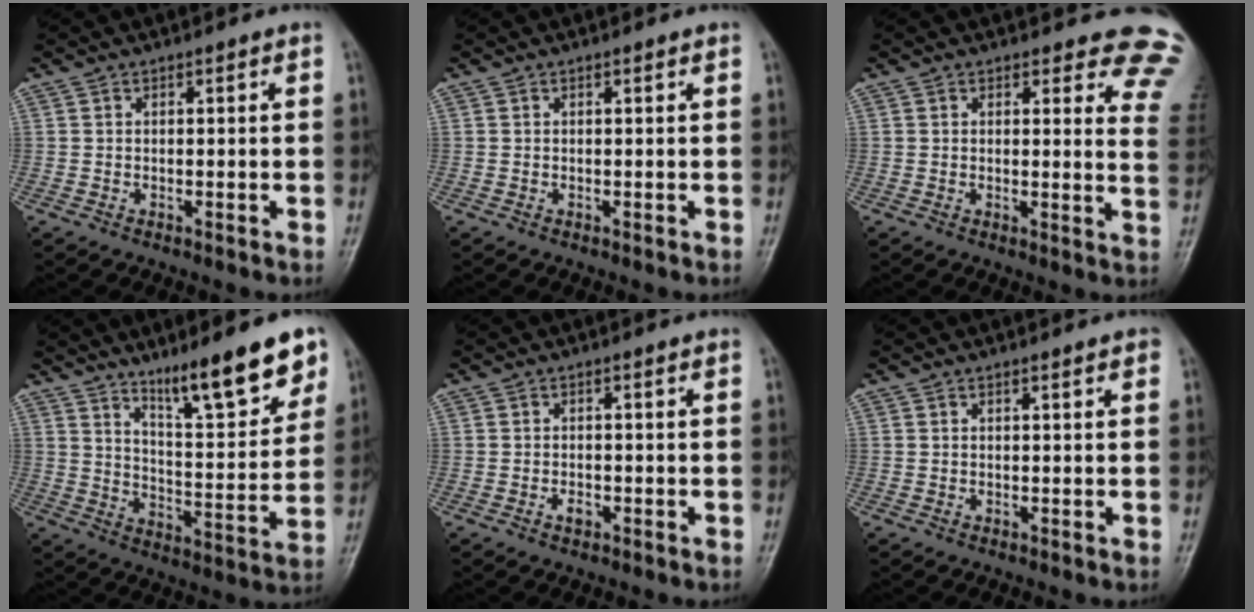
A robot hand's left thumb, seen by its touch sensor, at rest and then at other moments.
{"total": 0.0}
{"total": 11.2, "force": [10.4, 3.4, 2.3], "torque": [0.032, -0.085, 0.075]}
{"total": 15.3, "force": [10.6, 3.1, 10.6], "torque": [-0.131, -0.068, 0.174]}
{"total": 1.3, "force": [-0.5, 0.8, 1.0], "torque": [-0.013, 0.002, -0.007]}
{"total": 1.1, "force": [0.7, 0.2, 0.8], "torque": [-0.009, 0.000, 0.008]}